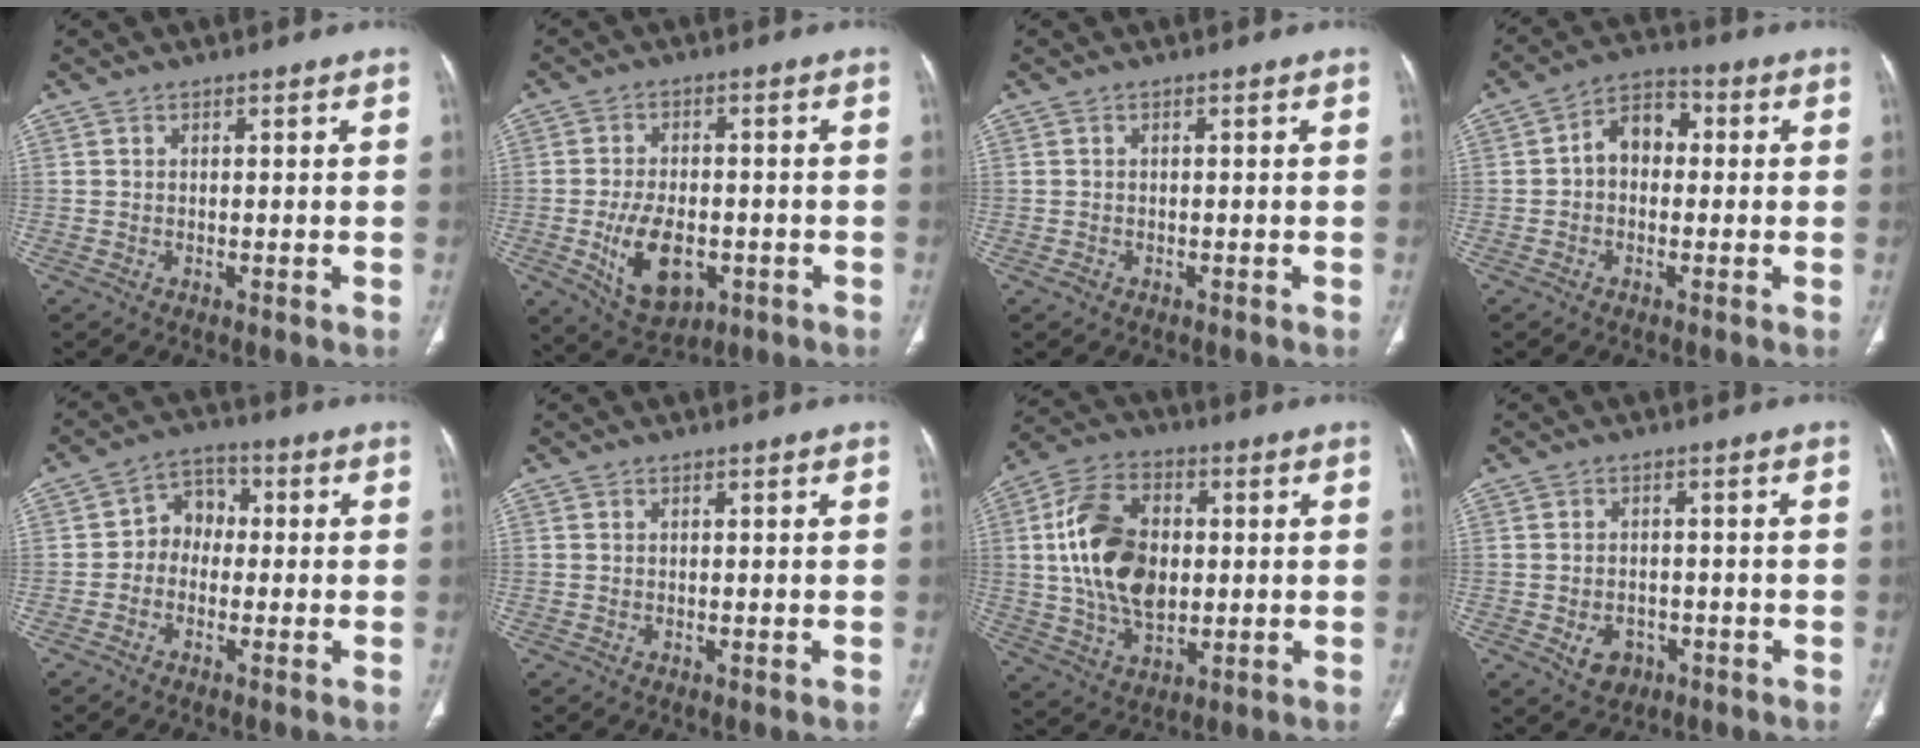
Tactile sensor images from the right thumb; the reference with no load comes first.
{"total": 10.6, "force": [-2.9, 6.2, 8.0], "torque": [-0.129, 0.003, -0.034]}
{"total": 0.7, "force": [-0.4, 0.5, 0.2], "torque": [-0.003, 0.002, -0.010]}
{"total": 7.3, "force": [0.2, 5.3, 5.0], "torque": [-0.056, 0.027, -0.010]}
{"total": 5.0, "force": [-0.9, 4.1, 2.7], "torque": [-0.020, 0.025, -0.032]}
{"total": 0.0}
{"total": 17.0, "force": [1.4, 10.9, 13.0], "torque": [-0.226, 0.007, 0.027]}
{"total": 4.4, "force": [-1.8, 3.4, 2.2], "torque": [-0.026, 0.010, -0.019]}